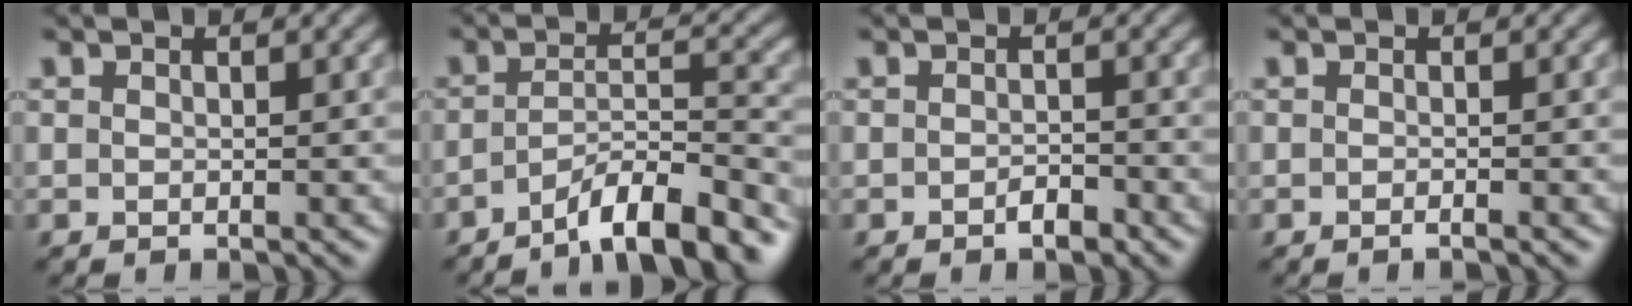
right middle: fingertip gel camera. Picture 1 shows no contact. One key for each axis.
{"total": 7.5, "fx": -5.2, "fy": 1.5, "fz": 5.2, "tx": -0.075, "ty": 0.008, "tz": -0.088}
{"total": 1.5, "fx": -0.9, "fy": 0.6, "fz": 1.0, "tx": -0.016, "ty": 0.001, "tz": -0.016}
{"total": 1.0, "fx": -0.5, "fy": 0.2, "fz": 0.8, "tx": -0.006, "ty": -0.002, "tz": -0.012}